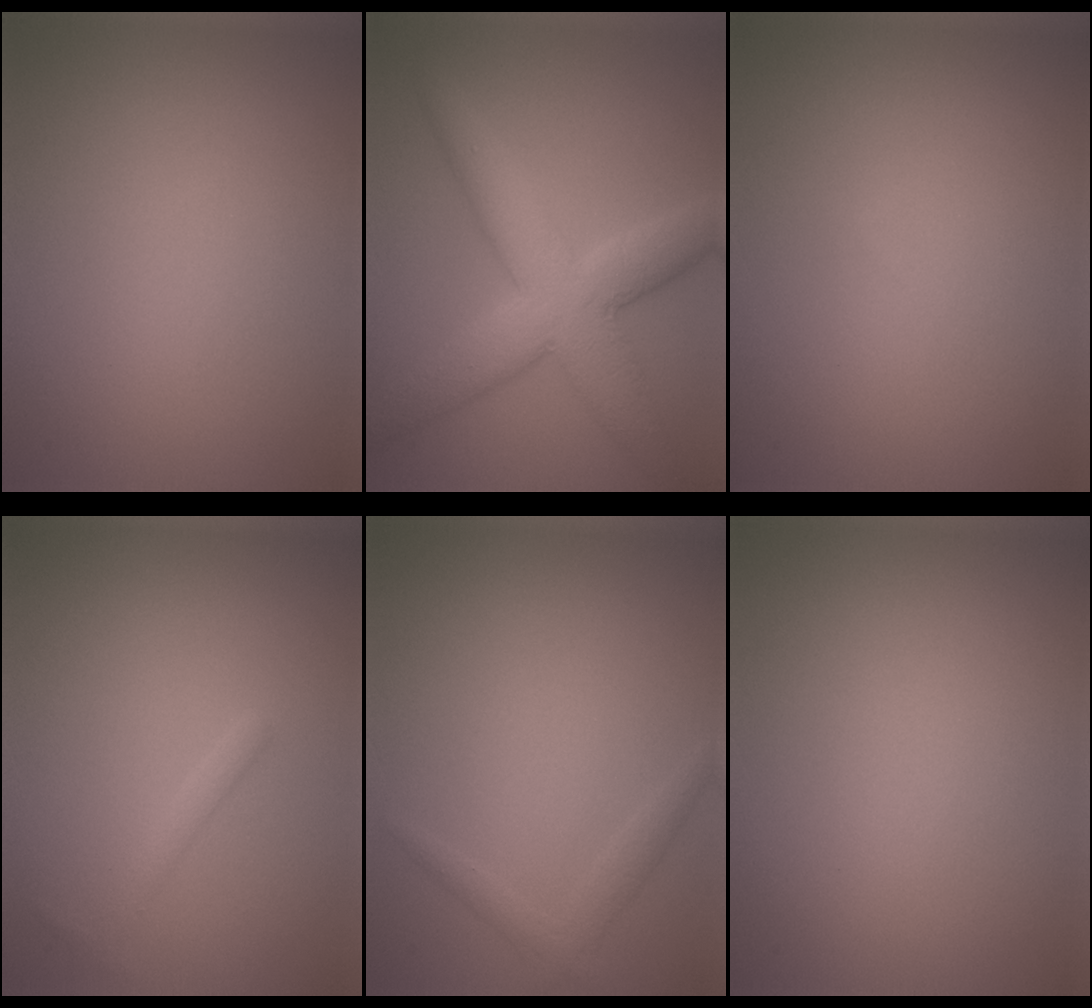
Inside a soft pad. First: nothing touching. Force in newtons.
{"total": 7.5, "press": 7.5, "slide": 0.3}
{"total": 0.0}
{"total": 1.1, "press": 1.1, "slide": 0.1}
{"total": 1.4, "press": 1.4, "slide": 0.1}
{"total": 0.0}